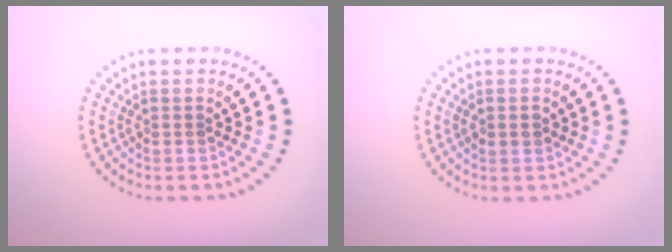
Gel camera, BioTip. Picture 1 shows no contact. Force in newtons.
{"total": 1.3, "press": 1.3, "slide": 0.1}